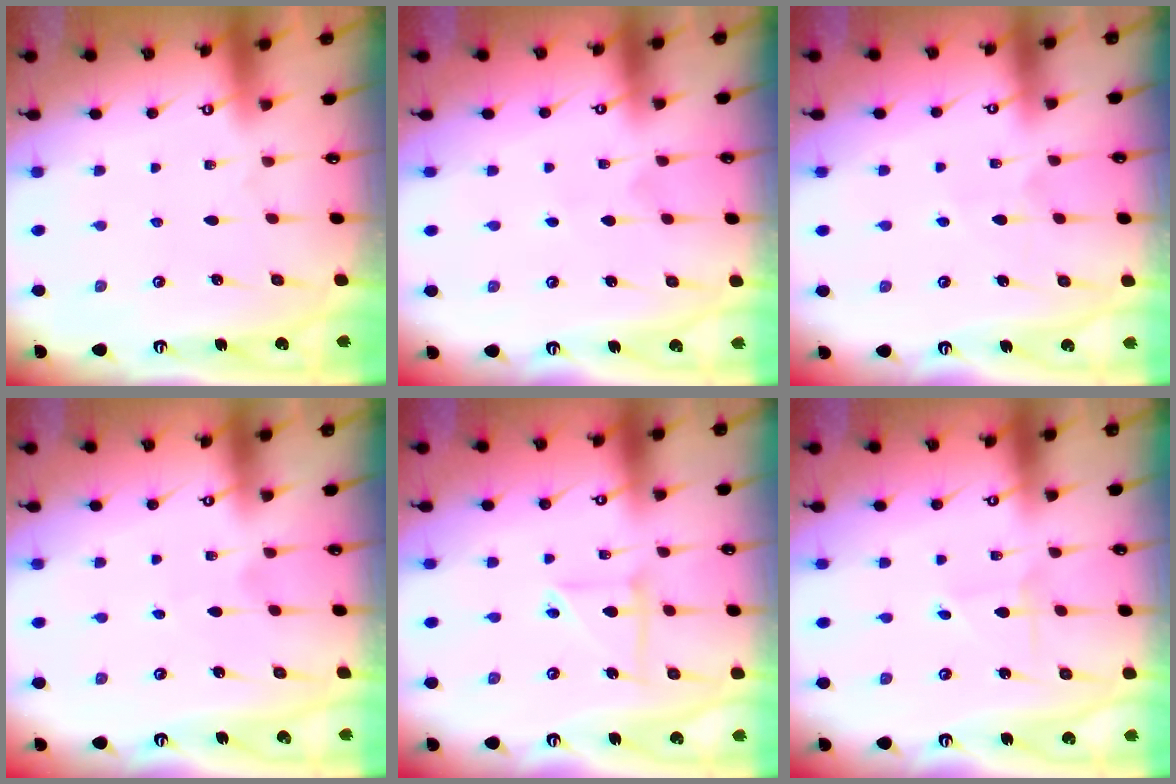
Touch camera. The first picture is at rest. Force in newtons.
{"total": 2.7, "press": 2.7, "slide": 0.2}
{"total": 4.2, "press": 4.2, "slide": 0.5}
{"total": 2.0, "press": 2.0, "slide": 0.2}
{"total": 4.7, "press": 4.7, "slide": 0.5}
{"total": 1.7, "press": 1.7, "slide": 0.1}